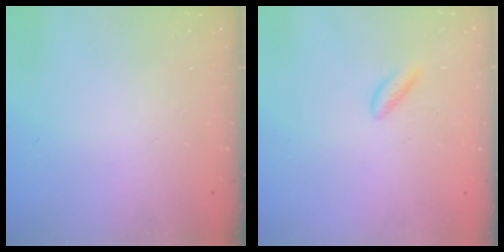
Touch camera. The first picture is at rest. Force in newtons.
{"total": 2.4, "press": 2.3, "slide": 0.7}